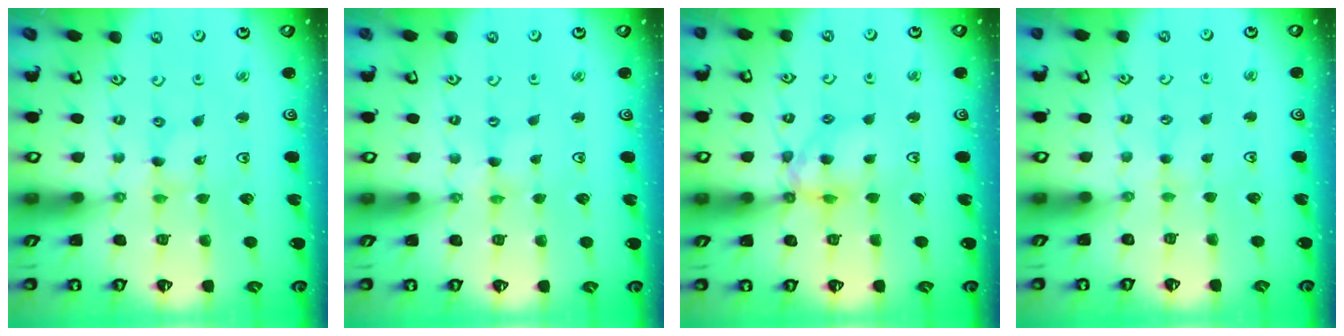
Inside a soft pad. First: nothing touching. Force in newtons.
{"total": 0.0}
{"total": 11.5, "press": 11.4, "slide": 1.4}
{"total": 0.8, "press": 0.8, "slide": 0.3}